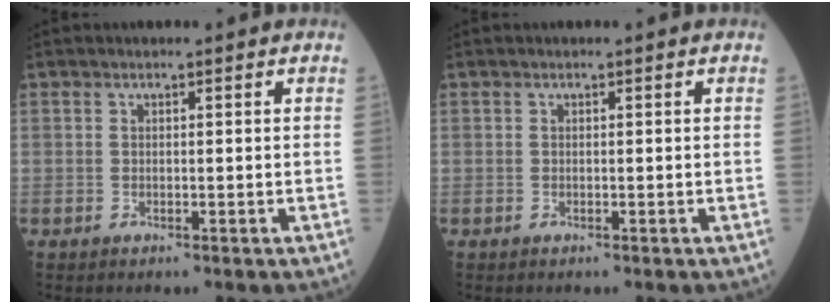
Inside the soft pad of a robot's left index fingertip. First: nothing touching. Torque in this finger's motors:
{"motor_torque": [0.09, -0.15, 0.03, 0.02]}